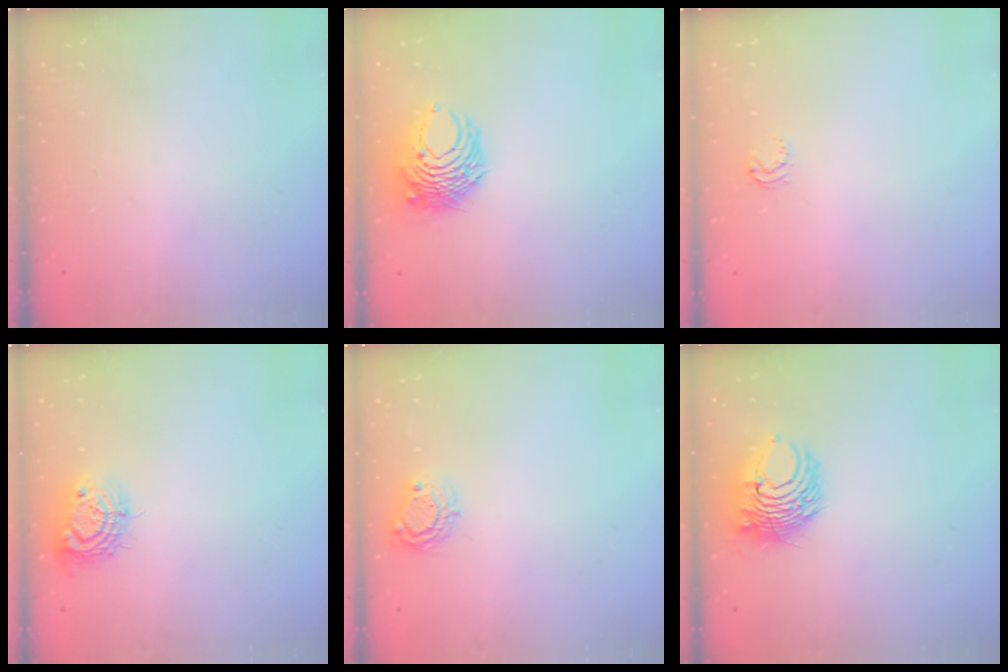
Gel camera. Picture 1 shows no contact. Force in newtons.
{"total": 8.7, "press": 8.7, "slide": 0.5}
{"total": 3.2, "press": 3.1, "slide": 0.7}
{"total": 10.3, "press": 10.3, "slide": 0.7}
{"total": 6.6, "press": 6.6, "slide": 0.1}
{"total": 8.6, "press": 8.5, "slide": 1.1}